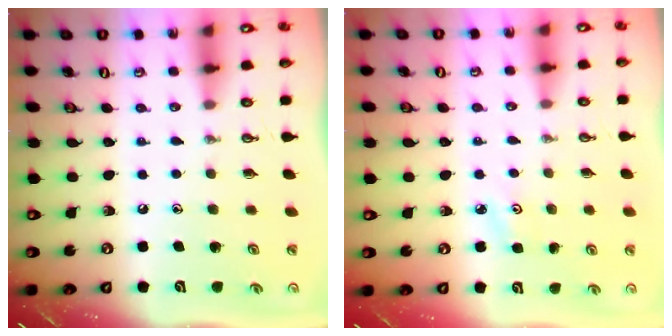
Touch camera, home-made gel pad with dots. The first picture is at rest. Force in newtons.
{"total": 2.6, "press": 2.6, "slide": 0.3}